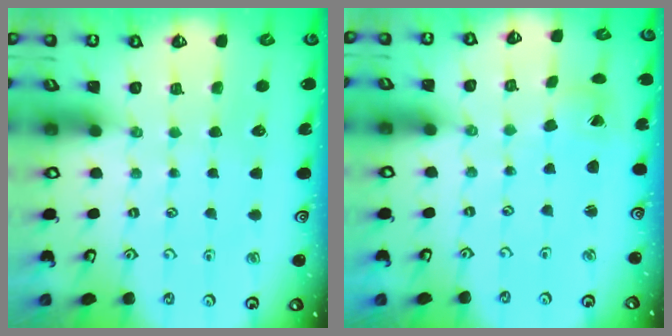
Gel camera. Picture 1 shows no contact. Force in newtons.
{"total": 2.1, "press": 2.1, "slide": 0.2}